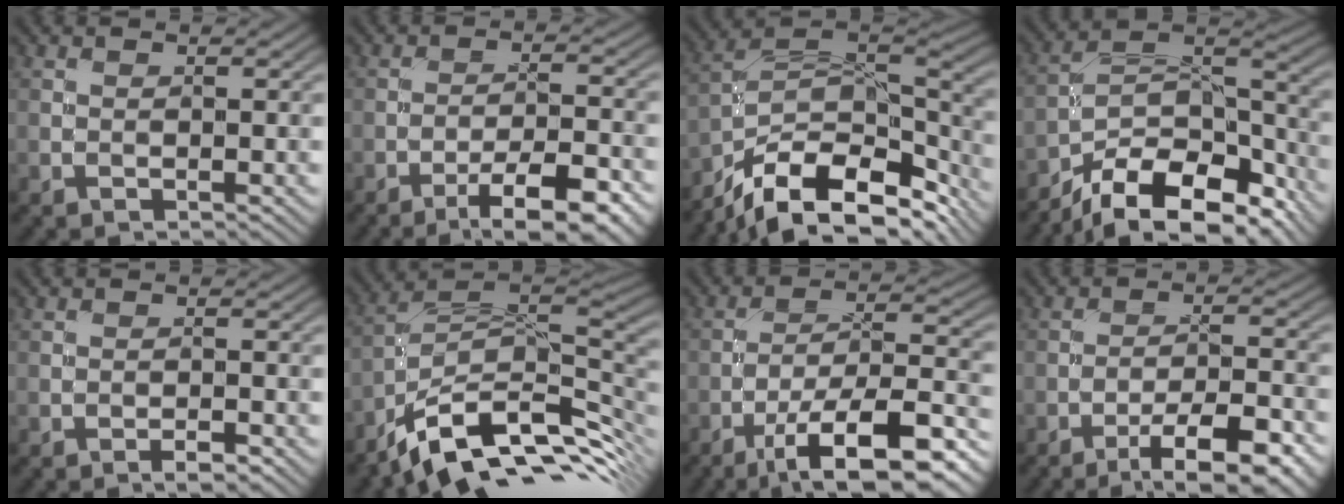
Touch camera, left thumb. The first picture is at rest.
{"total": 8.7, "force": [-5.9, 2.0, 6.1], "torque": [-0.101, 0.004, -0.085]}
{"total": 15.5, "force": [-9.8, 7.4, 9.5], "torque": [-0.190, -0.024, -0.159]}
{"total": 14.9, "force": [-11.1, 6.0, 8.0], "torque": [-0.179, -0.019, -0.170]}
{"total": 1.4, "force": [-1.0, 0.3, 0.9], "torque": [-0.015, 0.001, -0.020]}
{"total": 12.5, "force": [-6.6, 5.5, 9.0], "torque": [-0.177, 0.004, -0.119]}
{"total": 14.6, "force": [-9.3, 4.4, 10.4], "torque": [-0.178, -0.004, -0.146]}
{"total": 9.7, "force": [-6.5, 2.3, 6.8], "torque": [-0.114, -0.001, -0.094]}